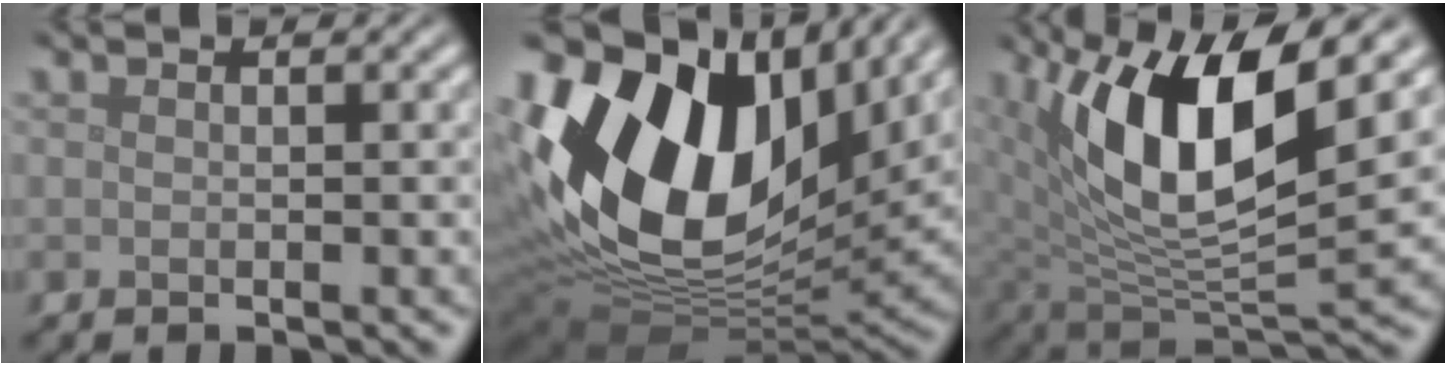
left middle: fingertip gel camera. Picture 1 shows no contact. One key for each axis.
{"total": 18.9, "fx": 5.2, "fy": 11.9, "fz": 13.6, "tx": -0.300, "ty": 0.007, "tz": 0.098}
{"total": 11.9, "fx": 4.5, "fy": 4.8, "fz": 9.9, "tx": -0.182, "ty": -0.008, "tz": 0.085}